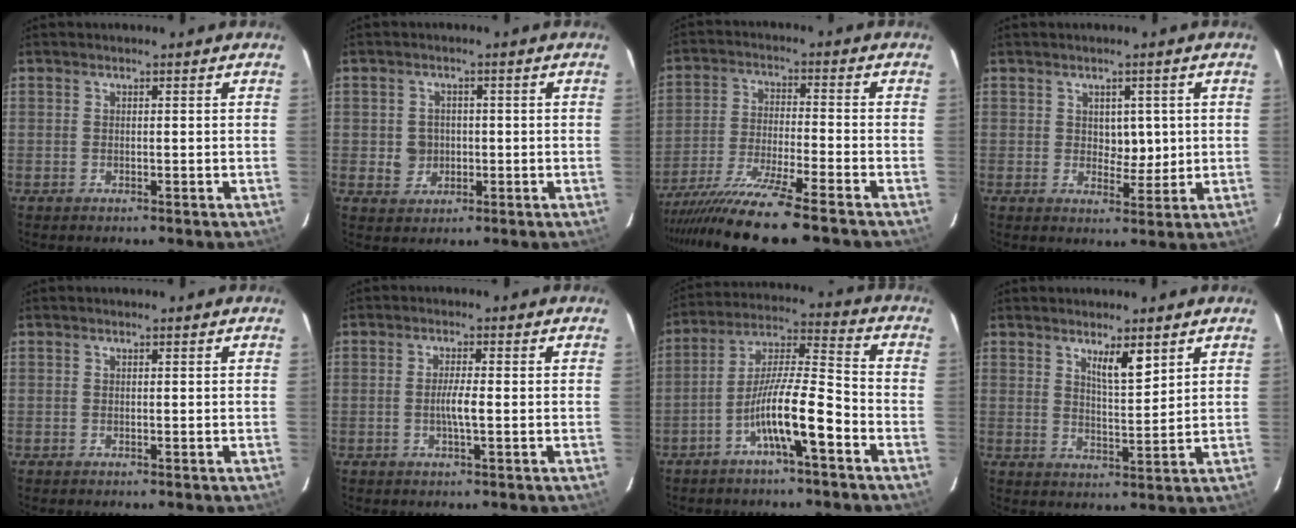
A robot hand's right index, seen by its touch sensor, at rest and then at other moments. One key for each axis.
{"total": 3.6, "fx": -0.2, "fy": 3.3, "fz": 1.3, "tx": -0.018, "ty": 0.006, "tz": 0.004}
{"total": 13.6, "fx": -11.2, "fy": -0.8, "fz": 7.7, "tx": -0.130, "ty": -0.034, "tz": -0.189}
{"total": 3.8, "fx": 0.7, "fy": 2.5, "fz": 2.8, "tx": -0.032, "ty": -0.001, "tz": 0.016}
{"total": 0.0}
{"total": 2.9, "fx": -0.5, "fy": 0.0, "fz": 2.9, "tx": -0.056, "ty": -0.001, "tz": -0.009}
{"total": 11.2, "fx": -5.2, "fy": 0.8, "fz": 9.9, "tx": -0.183, "ty": 0.016, "tz": -0.094}
{"total": 4.6, "fx": 2.9, "fy": 0.7, "fz": 3.5, "tx": -0.062, "ty": -0.007, "tz": 0.054}